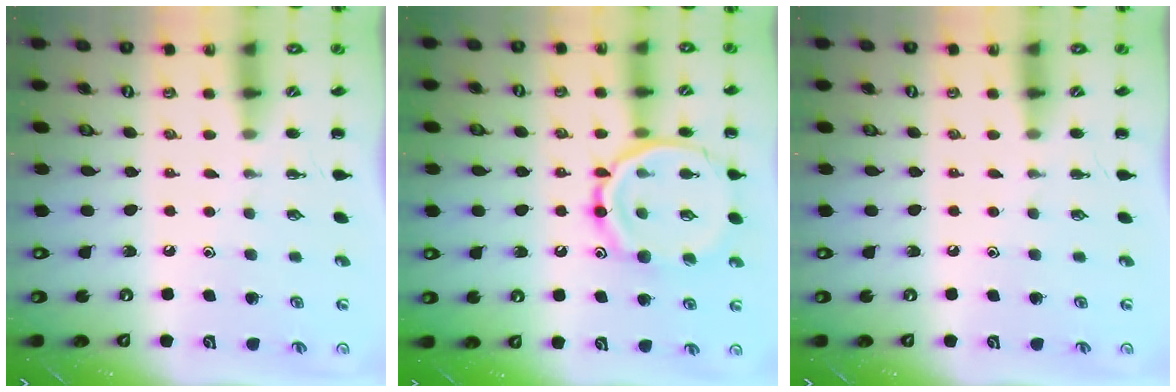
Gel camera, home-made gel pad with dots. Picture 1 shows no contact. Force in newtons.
{"total": 17.6, "press": 17.5, "slide": 1.6}
{"total": 0.0}